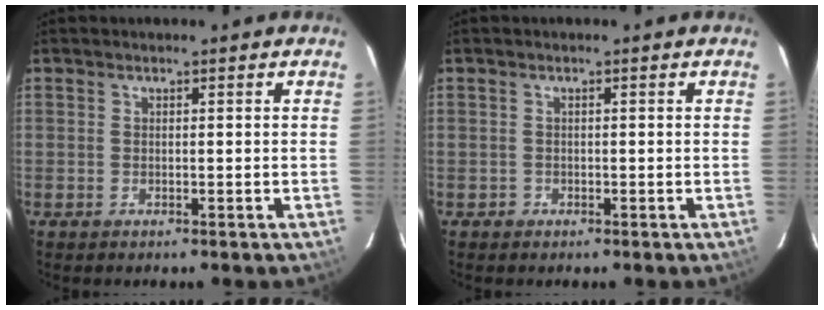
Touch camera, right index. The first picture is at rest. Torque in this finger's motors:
{"motor_torque": [-0.16, 0.07, -0.24, -0.10]}